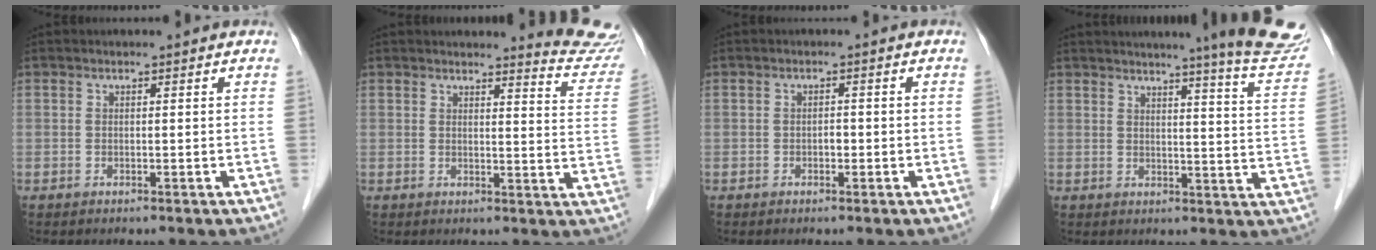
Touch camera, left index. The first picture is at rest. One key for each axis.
{"total": 9.1, "fx": 9.1, "fy": 0.1, "fz": 0.7, "tx": 0.009, "ty": -0.079, "tz": 0.076}
{"total": 1.1, "fx": -0.6, "fy": 0.7, "fz": 0.7, "tx": -0.010, "ty": 0.000, "tz": -0.010}
{"total": 15.5, "fx": 13.4, "fy": -0.7, "fz": 7.6, "tx": -0.089, "ty": -0.065, "tz": 0.141}